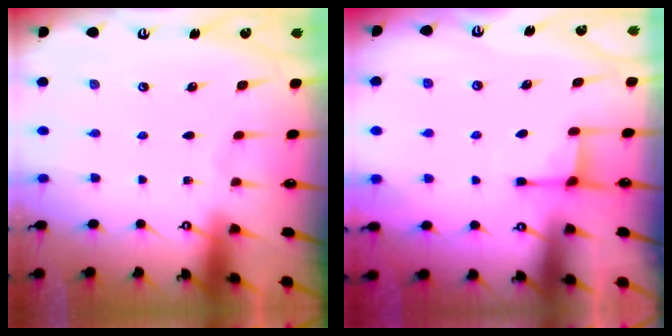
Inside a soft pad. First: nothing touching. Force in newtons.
{"total": 2.4, "press": 2.4, "slide": 0.3}